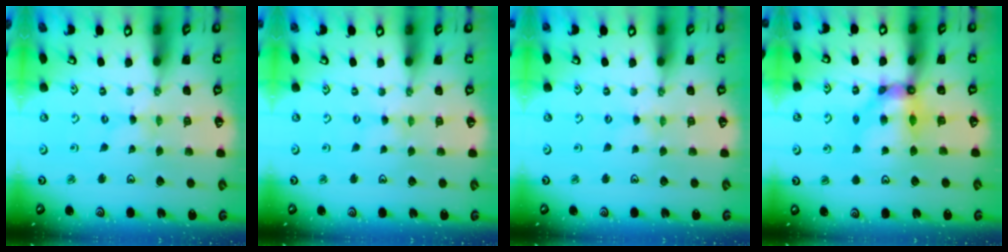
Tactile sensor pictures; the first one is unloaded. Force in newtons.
{"total": 0.0}
{"total": 1.5, "press": 1.5, "slide": 0.3}
{"total": 9.0, "press": 9.0, "slide": 1.1}